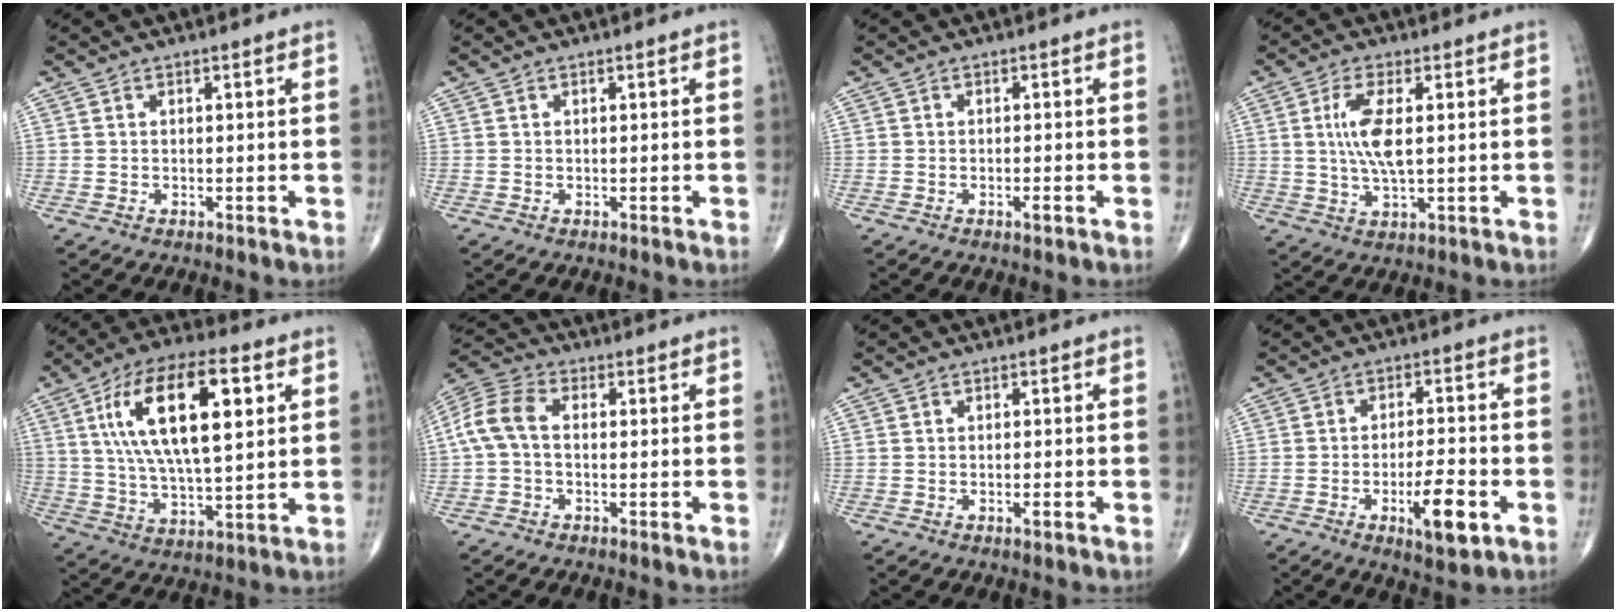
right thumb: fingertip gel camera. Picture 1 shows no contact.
{"total": 0.0}
{"total": 1.4, "force": [-0.7, 0.3, 1.2], "torque": [-0.021, 0.001, -0.012]}
{"total": 7.7, "force": [1.2, 2.6, 7.2], "torque": [-0.158, -0.006, 0.025]}
{"total": 20.0, "force": [5.9, 7.8, 17.5], "torque": [-0.306, 0.001, 0.101]}
{"total": 7.8, "force": [-0.3, 4.7, 6.1], "torque": [-0.133, 0.024, -0.016]}
{"total": 1.2, "force": [-0.6, 0.3, 1.0], "torque": [-0.017, 0.001, -0.009]}
{"total": 9.0, "force": [-3.5, 2.7, 7.9], "torque": [-0.125, 0.012, -0.053]}